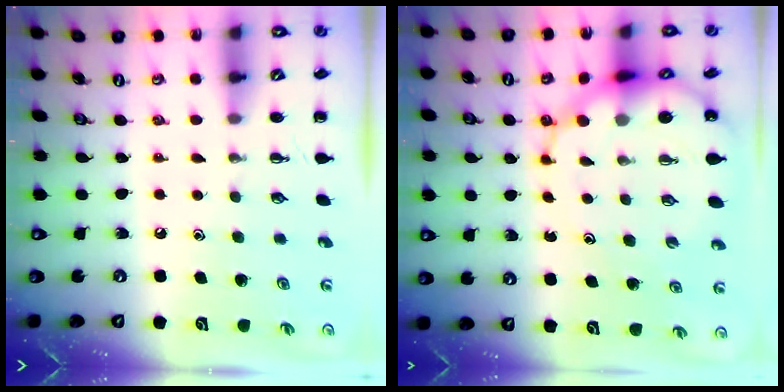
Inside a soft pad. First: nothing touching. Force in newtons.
{"total": 12.4, "press": 12.0, "slide": 3.4}